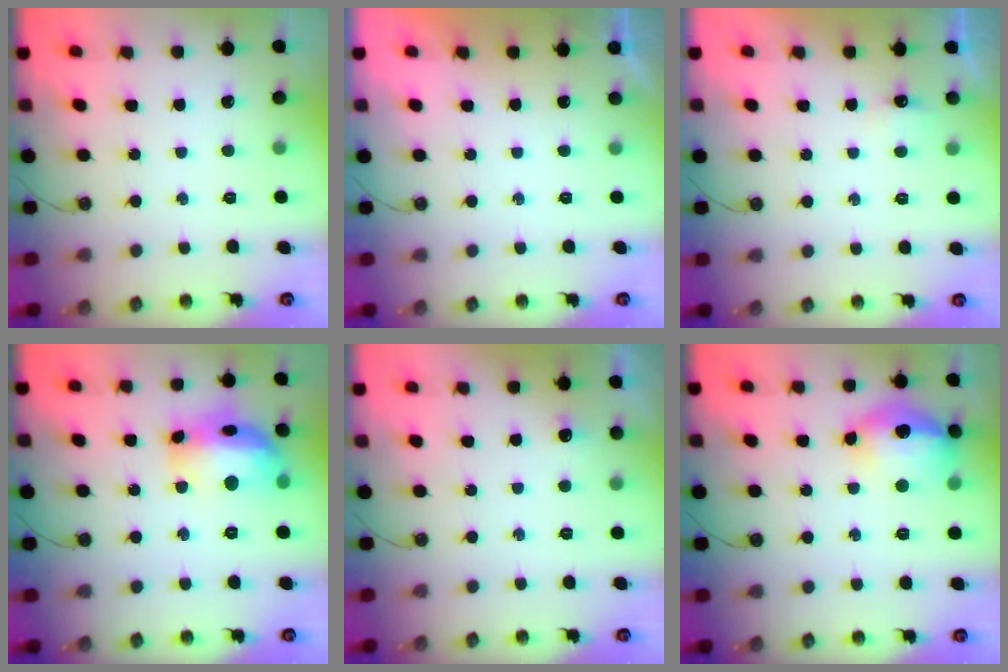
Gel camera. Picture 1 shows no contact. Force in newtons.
{"total": 0.0}
{"total": 4.1, "press": 4.0, "slide": 1.0}
{"total": 18.6, "press": 18.5, "slide": 1.8}
{"total": 4.6, "press": 4.5, "slide": 1.0}
{"total": 16.2, "press": 16.2, "slide": 1.4}